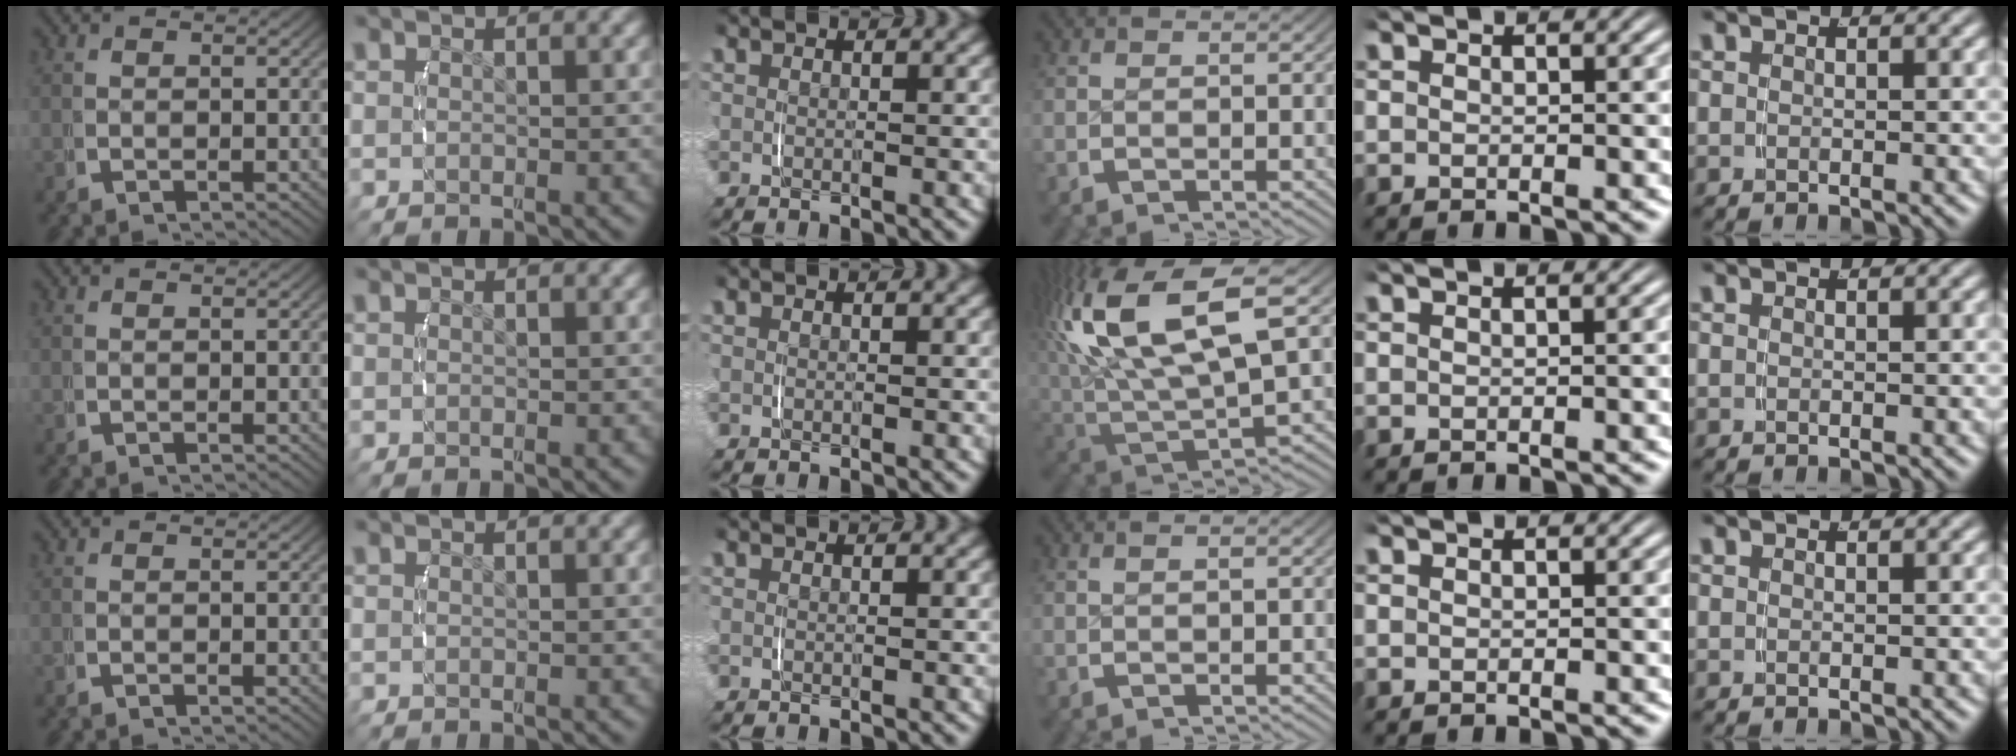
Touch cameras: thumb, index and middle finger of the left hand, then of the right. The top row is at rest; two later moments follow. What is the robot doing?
{"motion": "lift_and_place", "object": "string"}